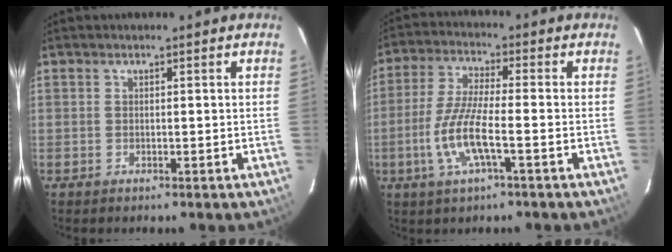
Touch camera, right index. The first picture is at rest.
{"total": 9.3, "force": [-3.1, 1.4, 8.7], "torque": [-0.186, -0.007, -0.061]}